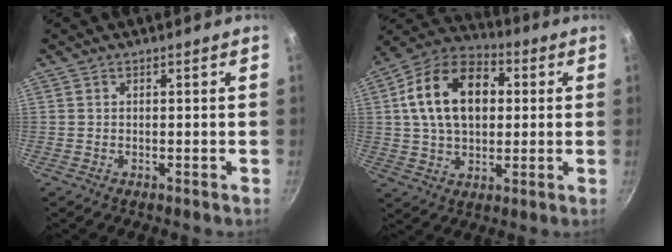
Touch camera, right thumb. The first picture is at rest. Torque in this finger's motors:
{"motor_torque": [-0.09, 2.52, 0.98, 1.23, 0.32]}